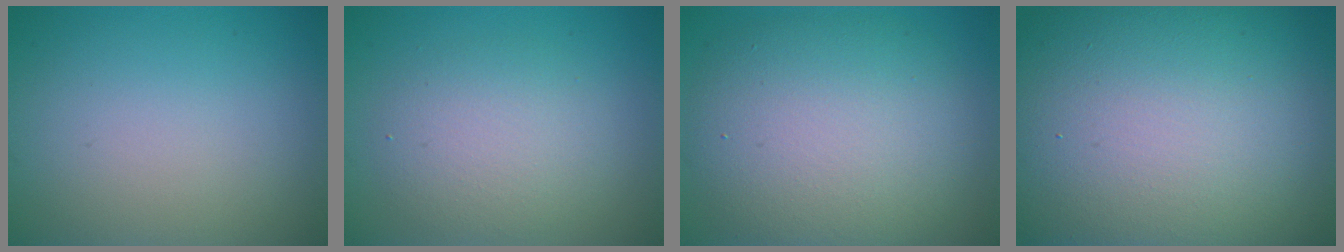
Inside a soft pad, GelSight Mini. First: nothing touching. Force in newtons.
{"total": 3.9, "press": 3.9, "slide": 0.1}
{"total": 9.2, "press": 9.2, "slide": 0.5}
{"total": 21.8, "press": 21.8, "slide": 1.0}